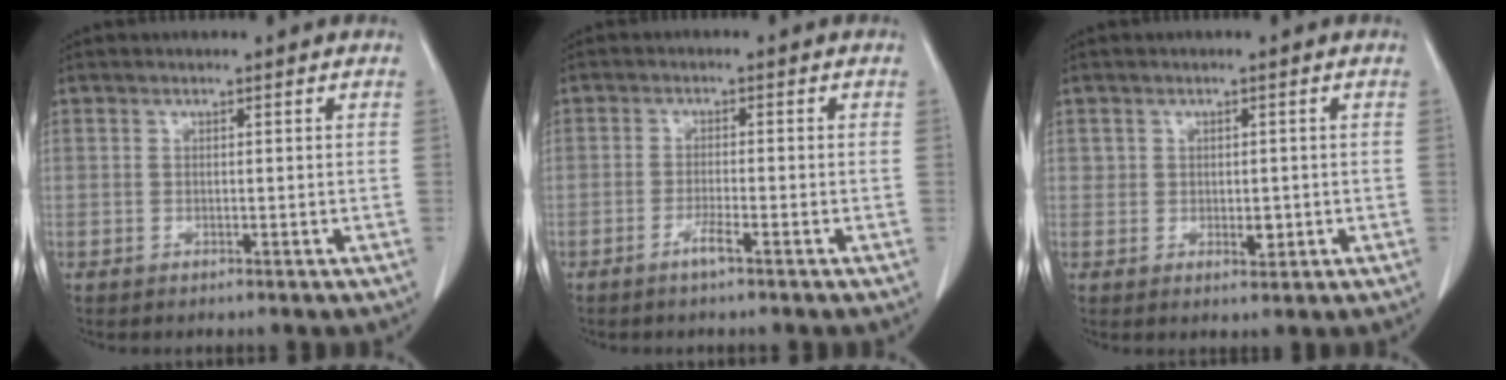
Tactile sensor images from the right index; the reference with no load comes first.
{"total": 2.3, "force": [-1.6, -0.2, 1.7], "torque": [-0.035, -0.001, -0.031]}
{"total": 2.1, "force": [-0.1, 1.5, 1.5], "torque": [-0.017, -0.002, 0.002]}